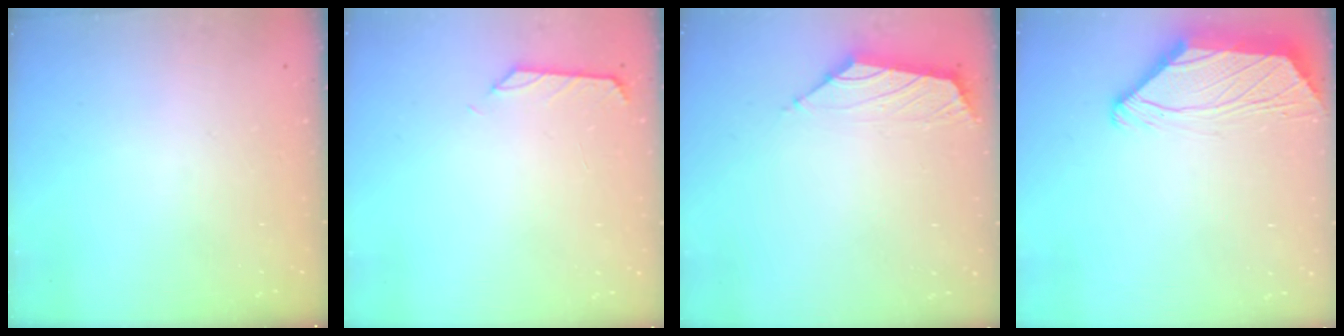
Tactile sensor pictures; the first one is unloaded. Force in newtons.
{"total": 0.6, "press": 0.3, "slide": 0.5}
{"total": 1.5, "press": 1.4, "slide": 0.5}
{"total": 2.0, "press": 2.0, "slide": 0.6}